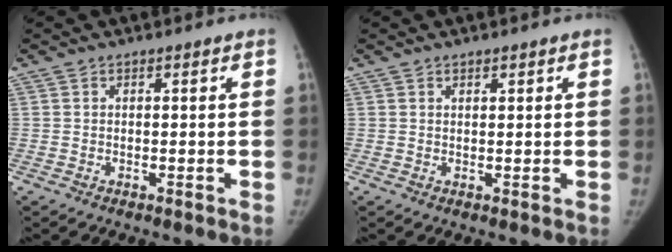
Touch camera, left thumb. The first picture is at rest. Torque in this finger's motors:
{"motor_torque": [-0.22, -0.10, 0.13, 0.29, -0.03]}